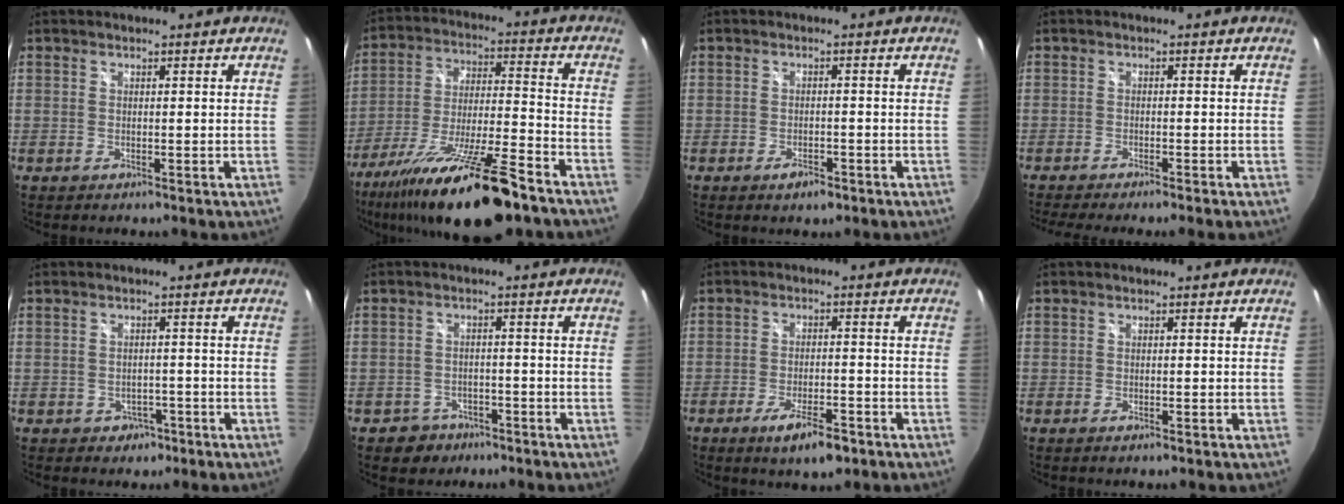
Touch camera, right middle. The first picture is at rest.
{"total": 22.5, "force": [-16.2, 3.1, 15.2], "torque": [-0.289, -0.049, -0.273]}
{"total": 2.8, "force": [-1.8, 1.4, 1.6], "torque": [-0.033, -0.004, -0.028]}
{"total": 5.9, "force": [-5.1, -0.8, 2.9], "torque": [-0.058, -0.019, -0.080]}
{"total": 3.3, "force": [-1.7, 2.8, 0.7], "torque": [-0.020, 0.004, -0.018]}
{"total": 4.9, "force": [-3.1, 3.8, 0.6], "torque": [-0.029, 0.008, -0.042]}
{"total": 7.4, "force": [-4.7, 2.2, 5.3], "torque": [-0.108, -0.013, -0.072]}
{"total": 0.8, "force": [-0.6, 0.3, 0.5], "torque": [-0.007, -0.004, -0.010]}